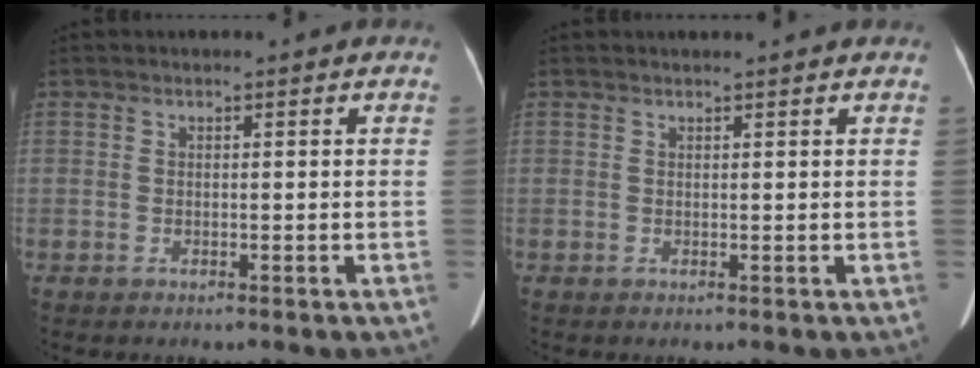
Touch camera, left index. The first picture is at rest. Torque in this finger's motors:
{"motor_torque": [0.10, 0.01, 0.02, 0.02]}